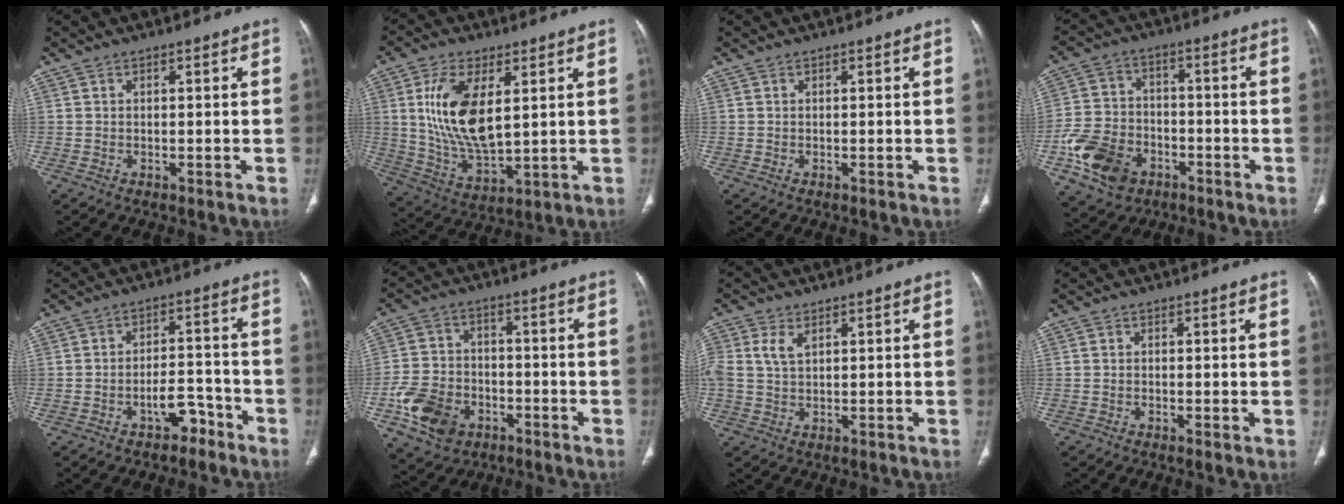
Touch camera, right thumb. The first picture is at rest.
{"total": 14.8, "force": [3.6, 7.2, 12.5], "torque": [-0.235, -0.023, 0.078]}
{"total": 0.0}
{"total": 12.9, "force": [-5.6, 9.5, 6.5], "torque": [-0.111, 0.023, -0.097]}
{"total": 5.3, "force": [-3.5, 3.0, 2.7], "torque": [-0.021, 0.043, -0.053]}
{"total": 11.3, "force": [-4.8, 8.6, 5.7], "torque": [-0.094, 0.020, -0.080]}
{"total": 3.7, "force": [1.5, 2.1, 2.7], "torque": [-0.056, 0.003, 0.036]}
{"total": 0.7, "force": [0.0, 0.2, 0.7], "torque": [-0.016, -0.005, -0.003]}